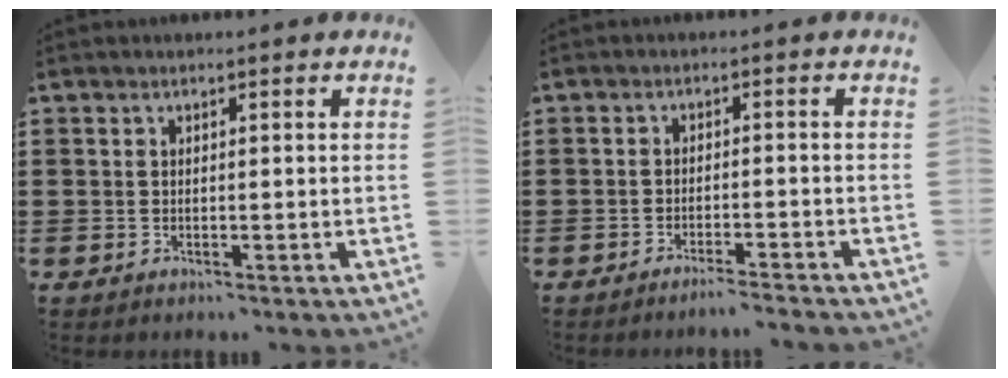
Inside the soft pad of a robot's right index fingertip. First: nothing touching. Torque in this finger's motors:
{"motor_torque": [-0.40, 1.15, -0.84, -0.04]}